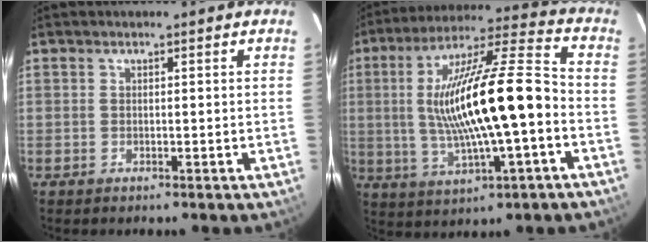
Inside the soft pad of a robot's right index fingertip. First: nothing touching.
{"total": 20.0, "force": [-2.0, 3.4, 19.6], "torque": [-0.357, 0.007, -0.026]}